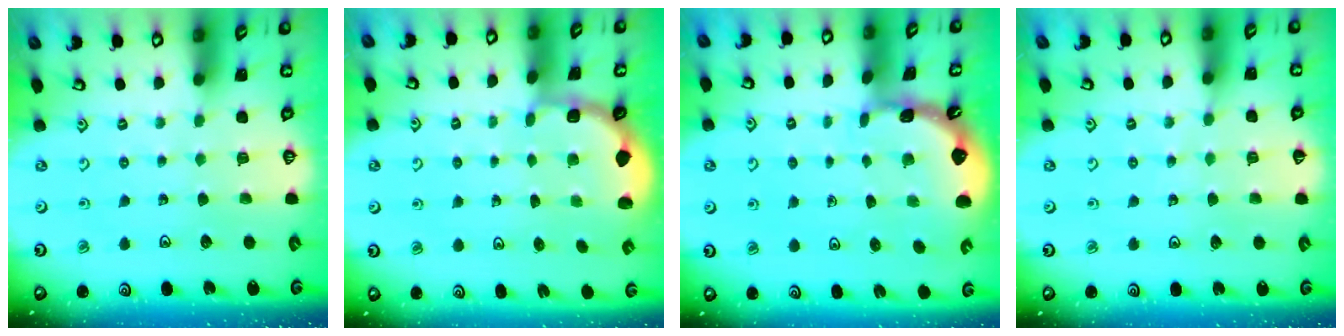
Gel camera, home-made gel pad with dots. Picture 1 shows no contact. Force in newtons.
{"total": 2.0, "press": 1.8, "slide": 0.7}
{"total": 1.2, "press": 1.1, "slide": 0.2}
{"total": 1.7, "press": 1.7, "slide": 0.2}